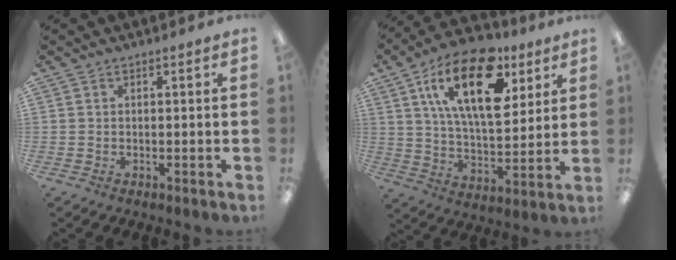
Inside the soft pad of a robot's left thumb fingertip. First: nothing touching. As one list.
[{"total": 22.6, "force": [11.1, 10.8, 16.4], "torque": [-0.282, -0.039, 0.183]}]